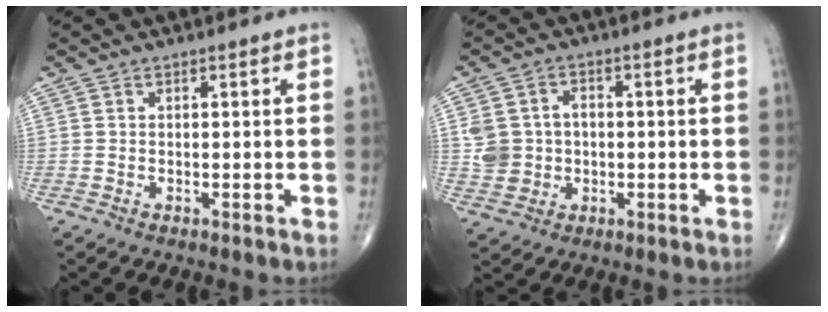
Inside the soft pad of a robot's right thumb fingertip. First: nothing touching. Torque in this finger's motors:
{"motor_torque": [0.12, 0.13, 0.16, 0.06, 0.04]}